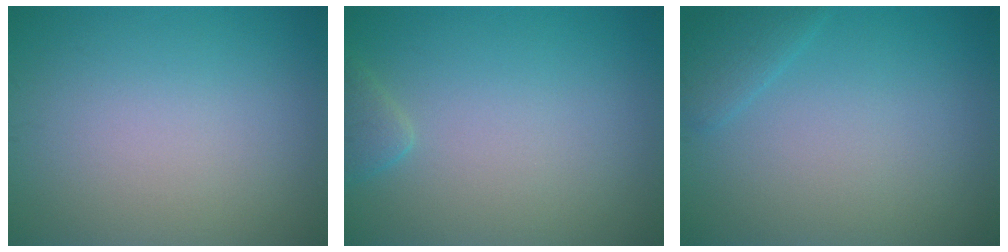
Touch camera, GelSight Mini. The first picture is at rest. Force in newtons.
{"total": 1.3, "press": 1.3, "slide": 0.1}
{"total": 1.5, "press": 1.5, "slide": 0.0}